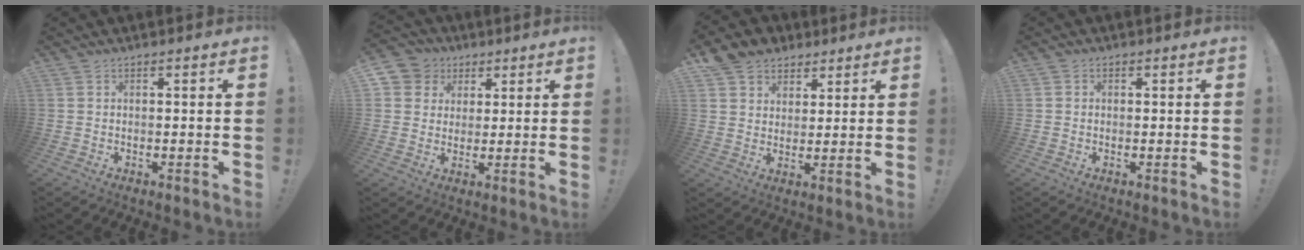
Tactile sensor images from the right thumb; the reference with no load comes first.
{"total": 7.4, "force": [2.1, 6.9, 1.3], "torque": [-0.024, -0.004, 0.047]}
{"total": 8.2, "force": [5.0, 6.3, 1.6], "torque": [-0.031, -0.023, 0.103]}
{"total": 0.8, "force": [-0.1, 0.7, 0.3], "torque": [-0.008, 0.004, -0.002]}